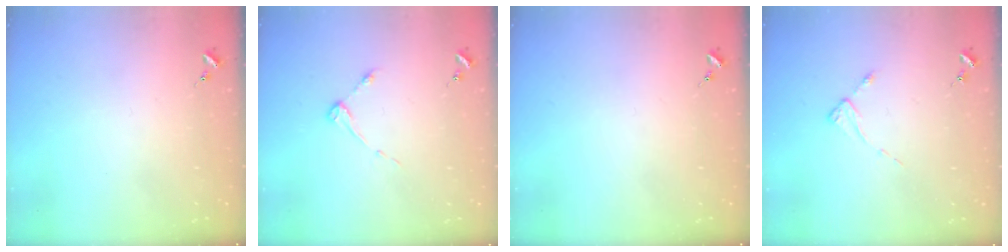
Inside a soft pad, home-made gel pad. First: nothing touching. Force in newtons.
{"total": 3.7, "press": 3.7, "slide": 0.5}
{"total": 0.0}
{"total": 2.2, "press": 2.2, "slide": 0.4}